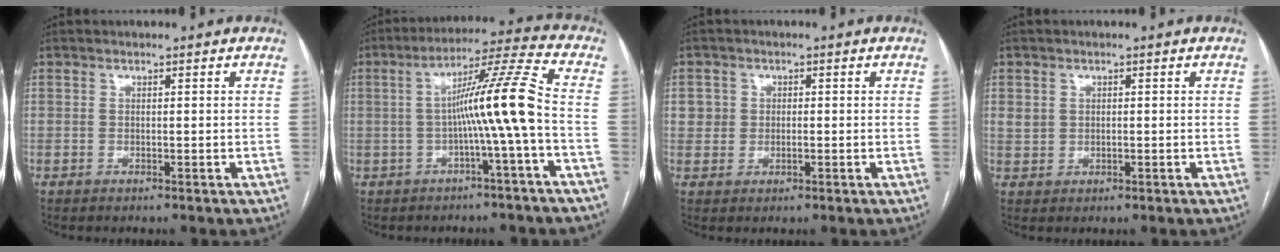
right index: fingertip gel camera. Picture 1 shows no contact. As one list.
[{"total": 10.3, "force": [-1.6, -2.0, 9.9], "torque": [-0.162, 0.019, -0.028]}, {"total": 2.7, "force": [0.3, 2.6, 0.6], "torque": [-0.003, 0.008, 0.007]}, {"total": 2.3, "force": [0.5, 2.0, 0.9], "torque": [-0.020, 0.008, 0.016]}]